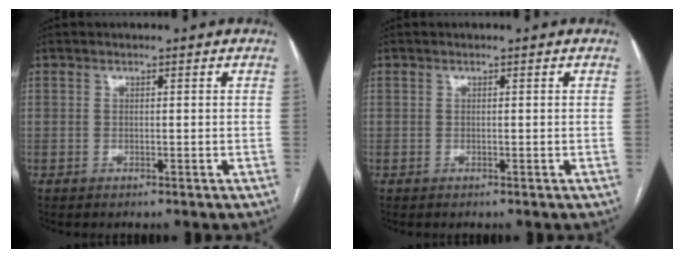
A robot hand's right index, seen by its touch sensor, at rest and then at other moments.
{"total": 0.0}